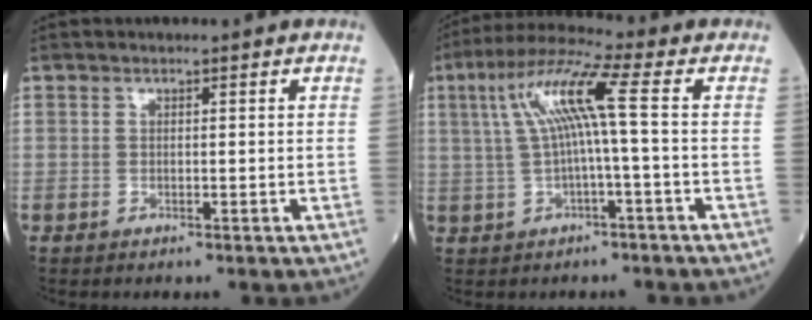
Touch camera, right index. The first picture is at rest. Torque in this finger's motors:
{"motor_torque": [0.17, 0.08, 0.63, 0.21]}